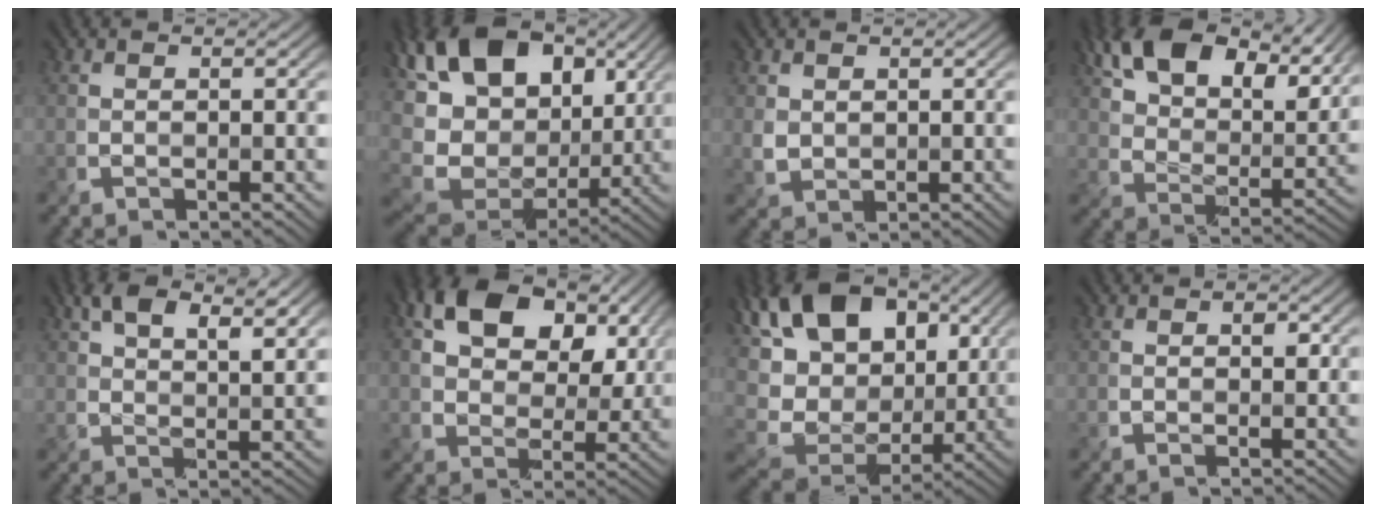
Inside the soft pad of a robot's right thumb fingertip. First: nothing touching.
{"total": 17.4, "force": [4.3, 12.4, 11.4], "torque": [-0.260, 0.001, 0.091]}
{"total": 1.8, "force": [0.8, 1.5, 0.7], "torque": [-0.018, -0.005, 0.017]}
{"total": 13.0, "force": [7.7, 7.1, 7.7], "torque": [-0.153, 0.010, 0.140]}
{"total": 6.7, "force": [3.7, 3.2, 4.6], "torque": [-0.087, 0.003, 0.068]}
{"total": 12.6, "force": [5.2, 8.2, 8.0], "torque": [-0.156, 0.011, 0.090]}
{"total": 16.5, "force": [3.8, 11.5, 11.2], "torque": [-0.242, 0.004, 0.078]}
{"total": 1.4, "force": [0.3, 0.9, 1.1], "torque": [-0.015, -0.003, 0.007]}